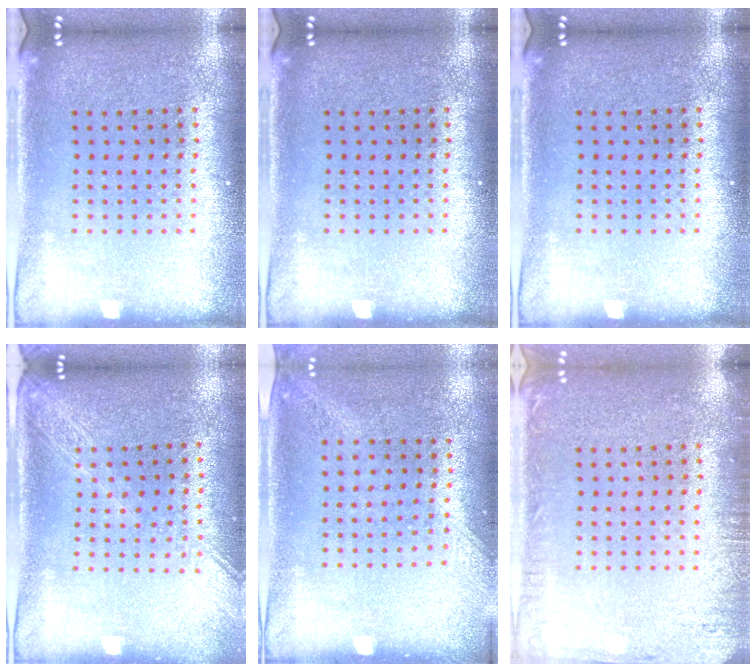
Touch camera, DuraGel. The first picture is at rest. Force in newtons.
{"total": 0.0}
{"total": 0.0}
{"total": 1.9, "press": 1.7, "slide": 1.0}
{"total": 1.4, "press": 1.1, "slide": 0.9}
{"total": 2.2, "press": 2.1, "slide": 0.3}